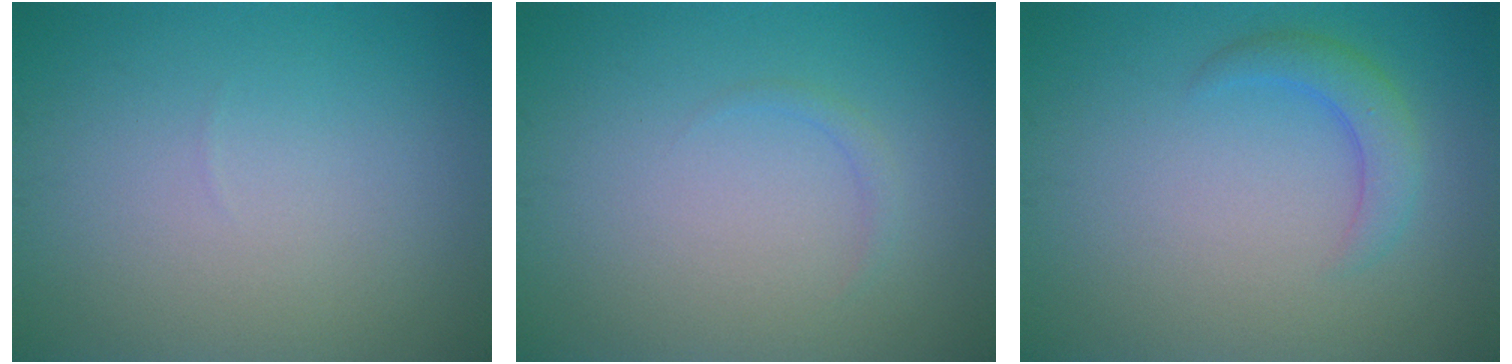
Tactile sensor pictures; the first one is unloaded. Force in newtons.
{"total": 0.8, "press": 0.8, "slide": 0.1}
{"total": 2.5, "press": 2.5, "slide": 0.2}